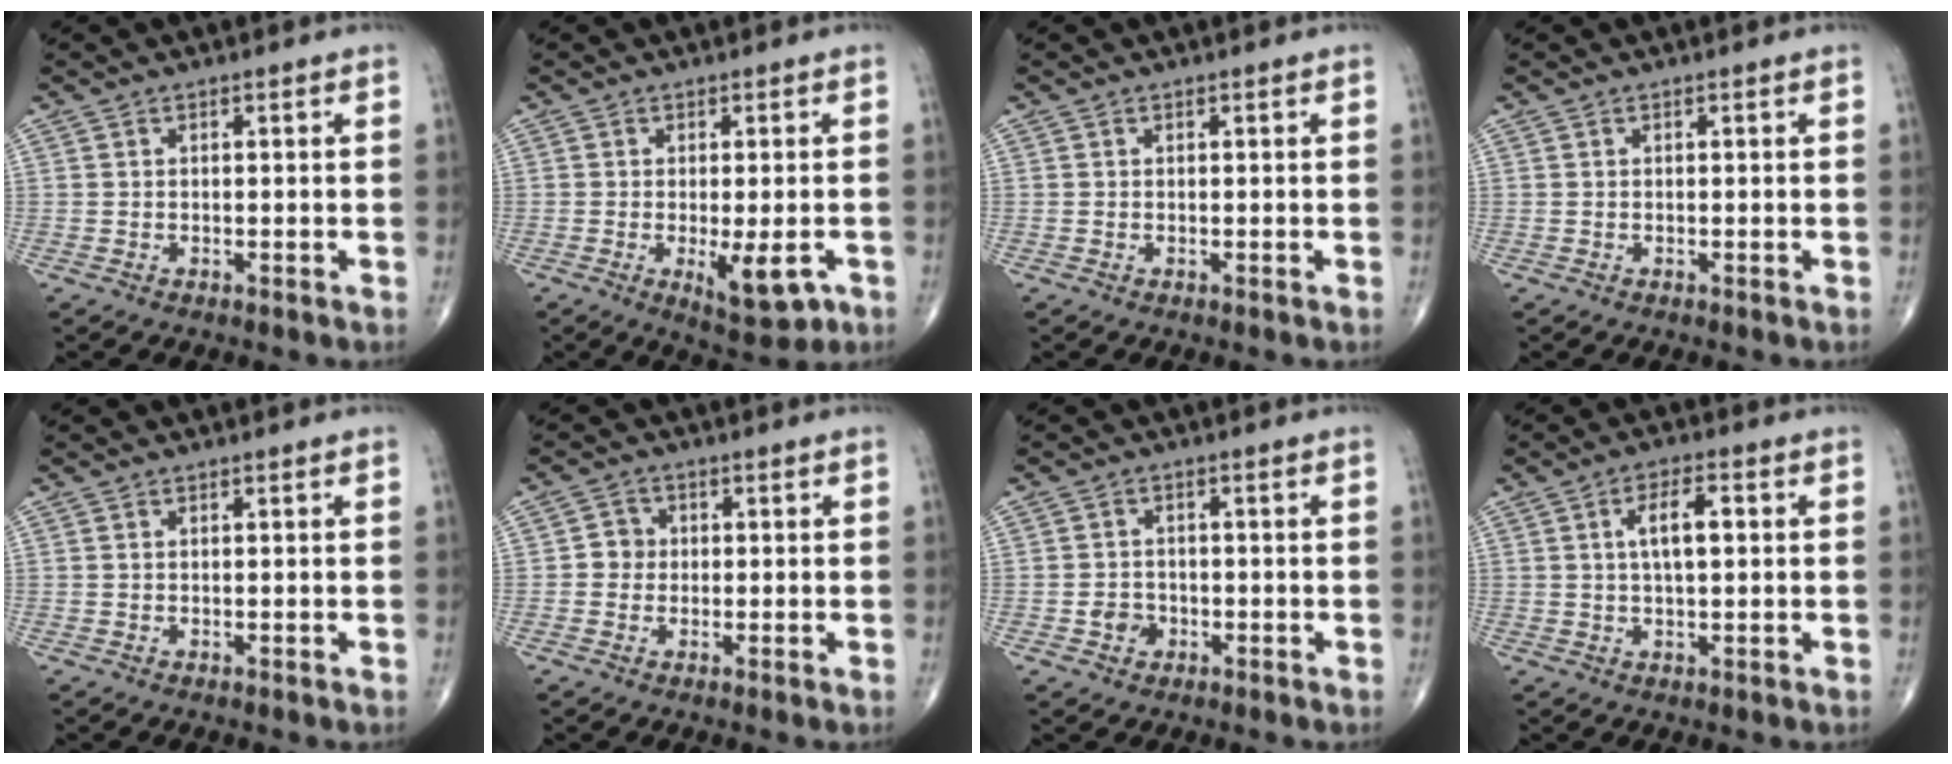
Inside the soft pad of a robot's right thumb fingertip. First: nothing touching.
{"total": 7.1, "force": [-1.9, 2.5, 6.3], "torque": [-0.087, -0.018, -0.020]}
{"total": 0.0}
{"total": 0.0}
{"total": 0.0}
{"total": 4.0, "force": [0.0, 3.8, 1.2], "torque": [0.006, 0.009, -0.008]}
{"total": 3.1, "force": [-1.1, 2.7, 1.2], "torque": [-0.001, 0.009, -0.019]}
{"total": 6.1, "force": [1.1, 2.5, 5.5], "torque": [-0.091, 0.005, 0.016]}